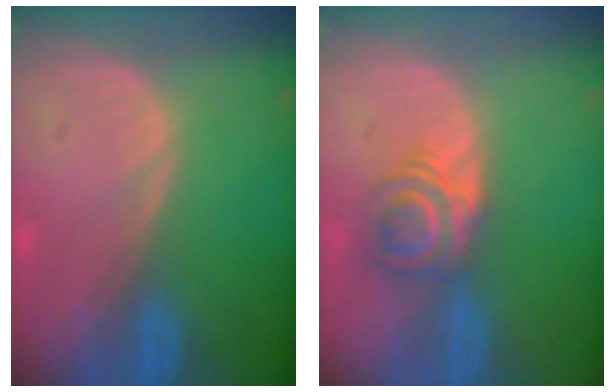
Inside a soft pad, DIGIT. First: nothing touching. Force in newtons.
{"total": 6.1, "press": 5.2, "slide": 3.3}